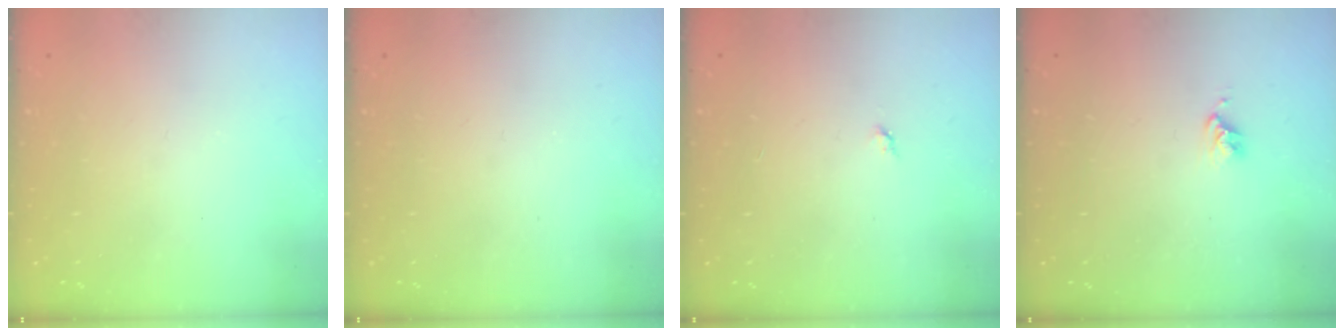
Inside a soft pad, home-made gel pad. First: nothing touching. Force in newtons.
{"total": 0.0}
{"total": 2.8, "press": 2.8, "slide": 0.4}
{"total": 2.7, "press": 2.6, "slide": 0.4}